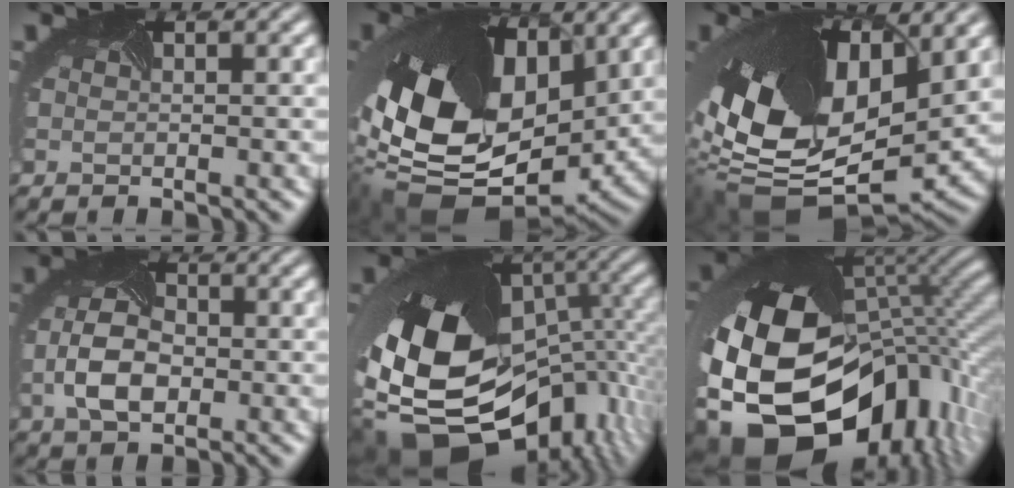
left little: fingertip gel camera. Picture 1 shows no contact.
{"total": 16.4, "force": [-0.5, 11.1, 12.0], "torque": [-0.284, -0.047, 0.016]}
{"total": 16.0, "force": [0.9, 9.7, 12.7], "torque": [-0.278, -0.032, 0.034]}
{"total": 4.6, "force": [-0.8, 3.1, 3.3], "torque": [-0.091, -0.003, -0.020]}
{"total": 18.7, "force": [-4.9, 12.9, 12.6], "torque": [-0.264, -0.043, -0.058]}
{"total": 20.3, "force": [-6.0, 14.3, 13.1], "torque": [-0.278, -0.043, -0.077]}